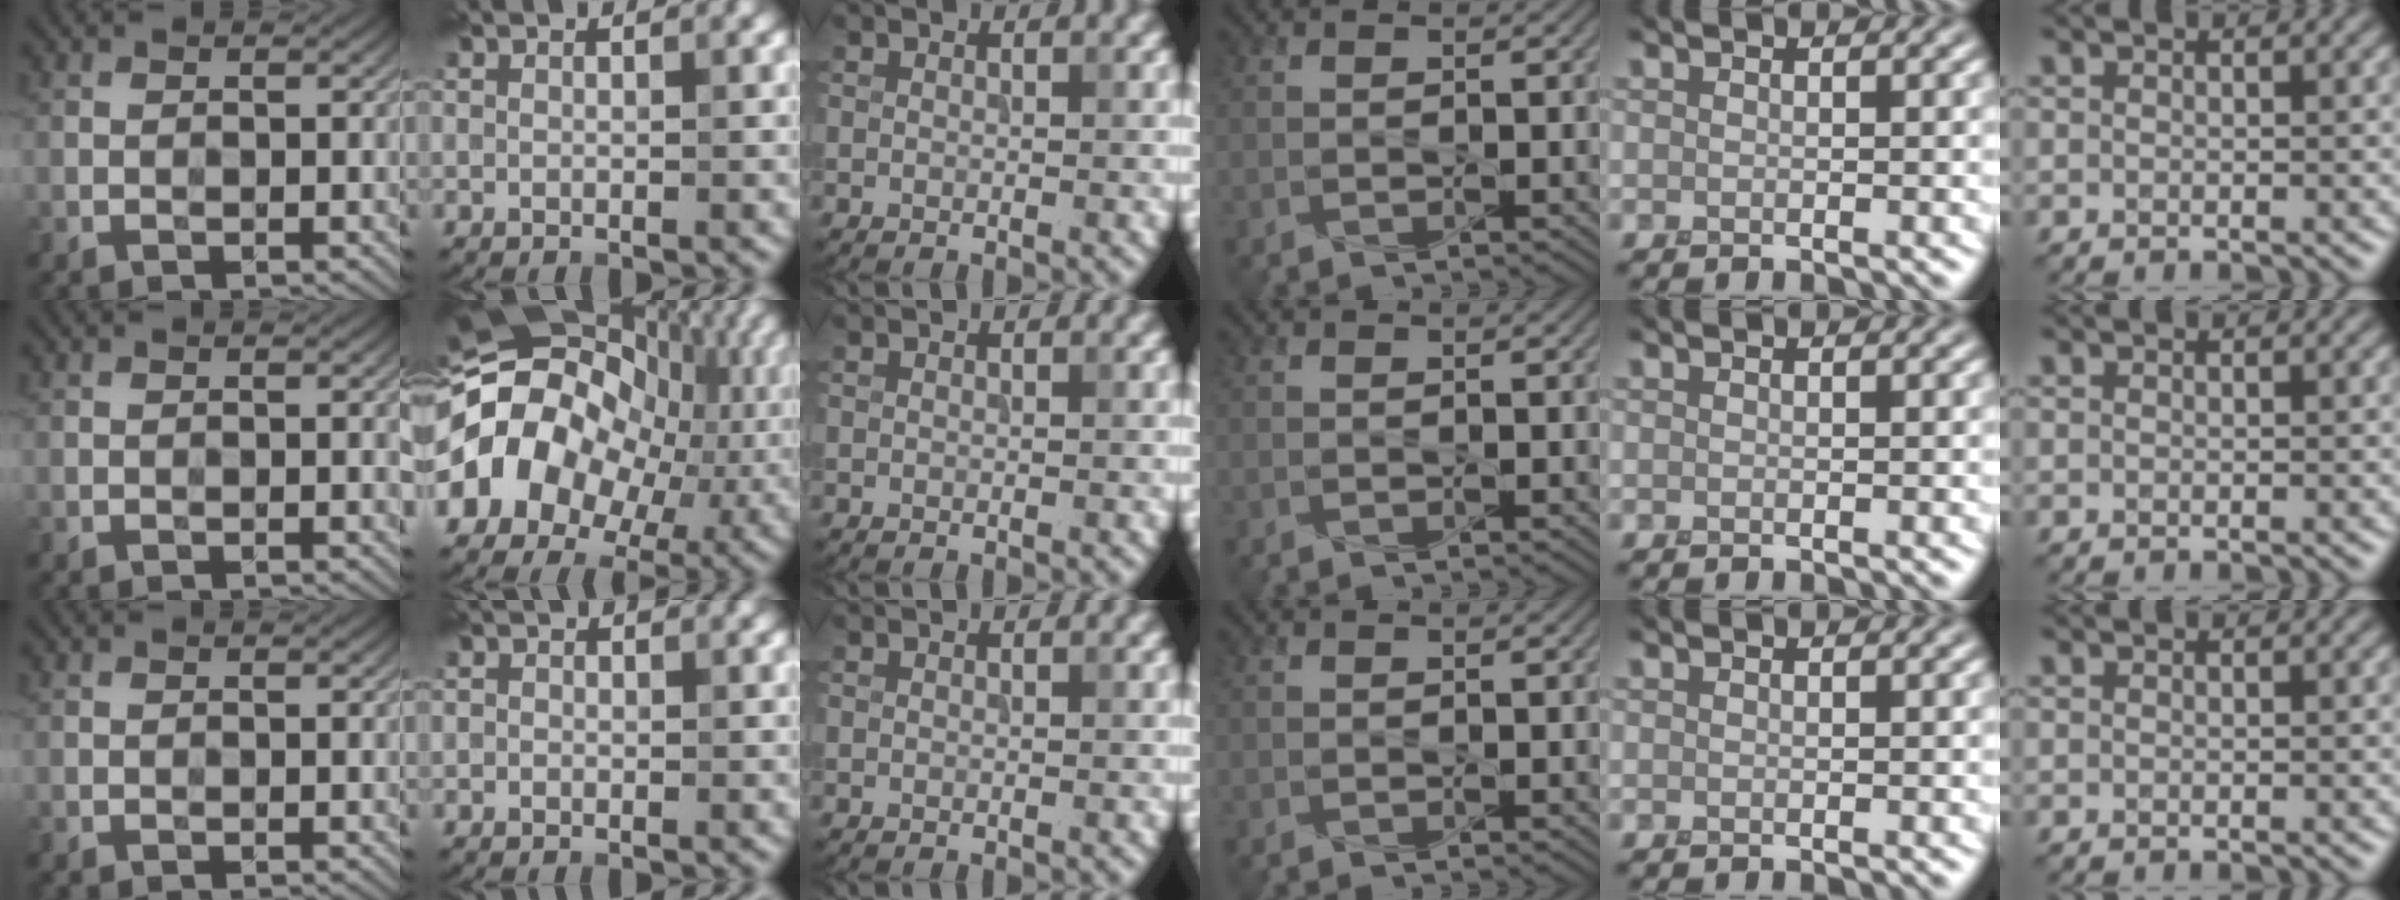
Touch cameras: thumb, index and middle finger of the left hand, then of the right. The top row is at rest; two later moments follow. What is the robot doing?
{"motion": "press", "object": "joystick"}